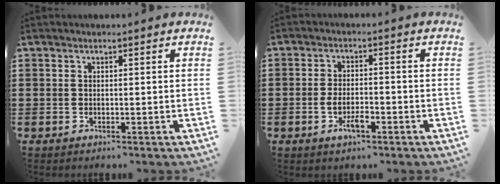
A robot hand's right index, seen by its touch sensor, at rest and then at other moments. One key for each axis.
{"total": 3.8, "fx": -1.6, "fy": 1.6, "fz": 3.1, "tx": -0.060, "ty": 0.003, "tz": -0.031}